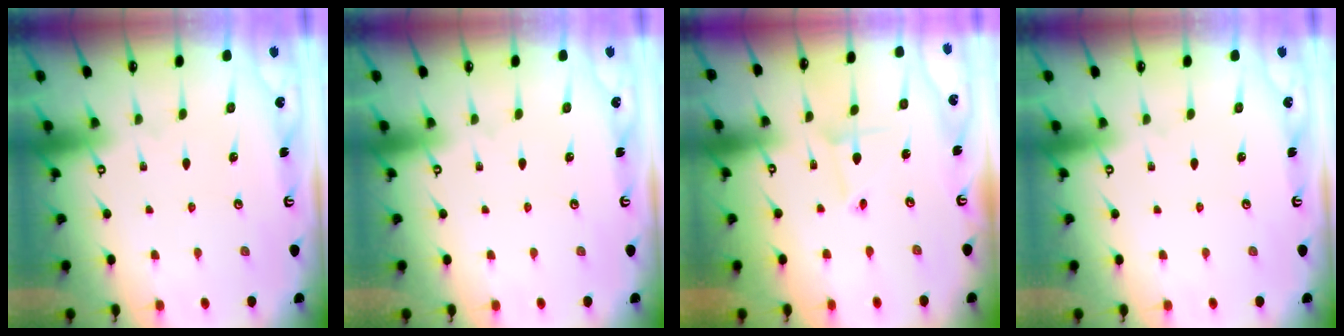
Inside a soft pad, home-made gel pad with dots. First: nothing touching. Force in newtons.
{"total": 0.0}
{"total": 3.1, "press": 3.0, "slide": 0.3}
{"total": 0.0}